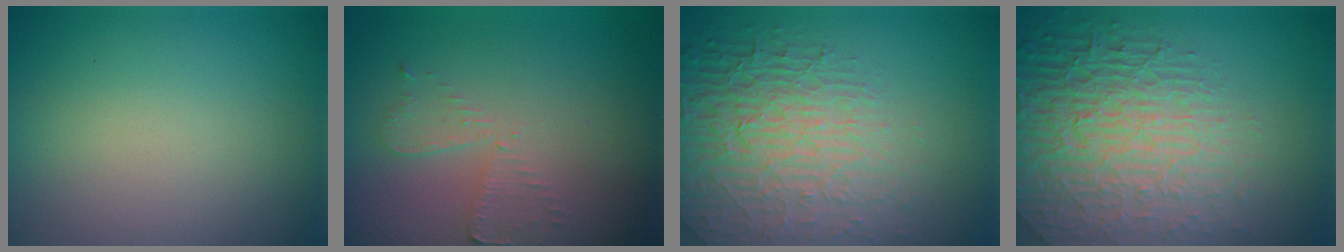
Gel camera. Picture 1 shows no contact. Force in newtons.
{"total": 2.2, "press": 2.2, "slide": 0.5}
{"total": 5.9, "press": 5.0, "slide": 3.0}
{"total": 8.0, "press": 5.9, "slide": 5.3}